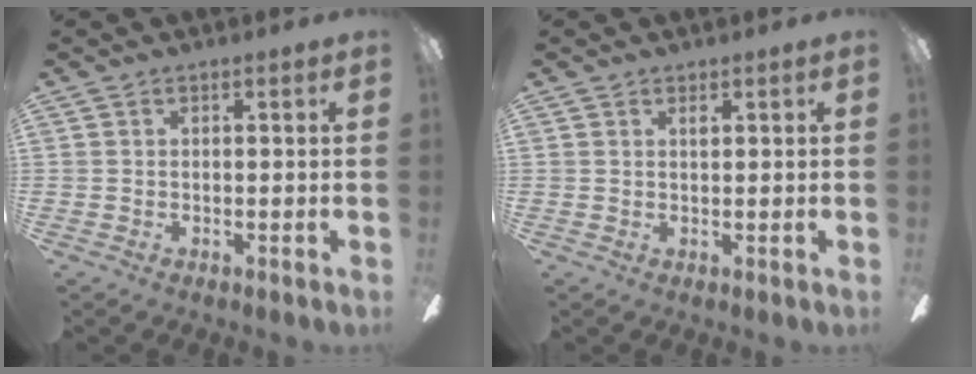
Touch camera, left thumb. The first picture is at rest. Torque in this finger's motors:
{"motor_torque": [0.11, 0.01, 0.40, -0.21, 0.00]}